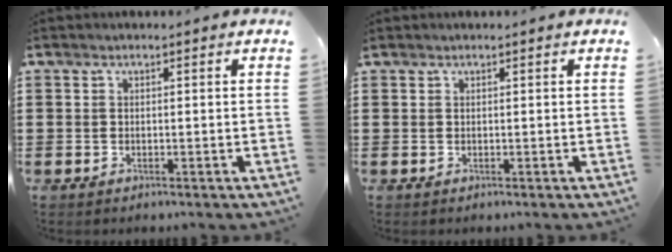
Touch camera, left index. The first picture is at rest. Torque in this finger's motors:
{"motor_torque": [1.66, 0.48, 0.00, 0.00]}